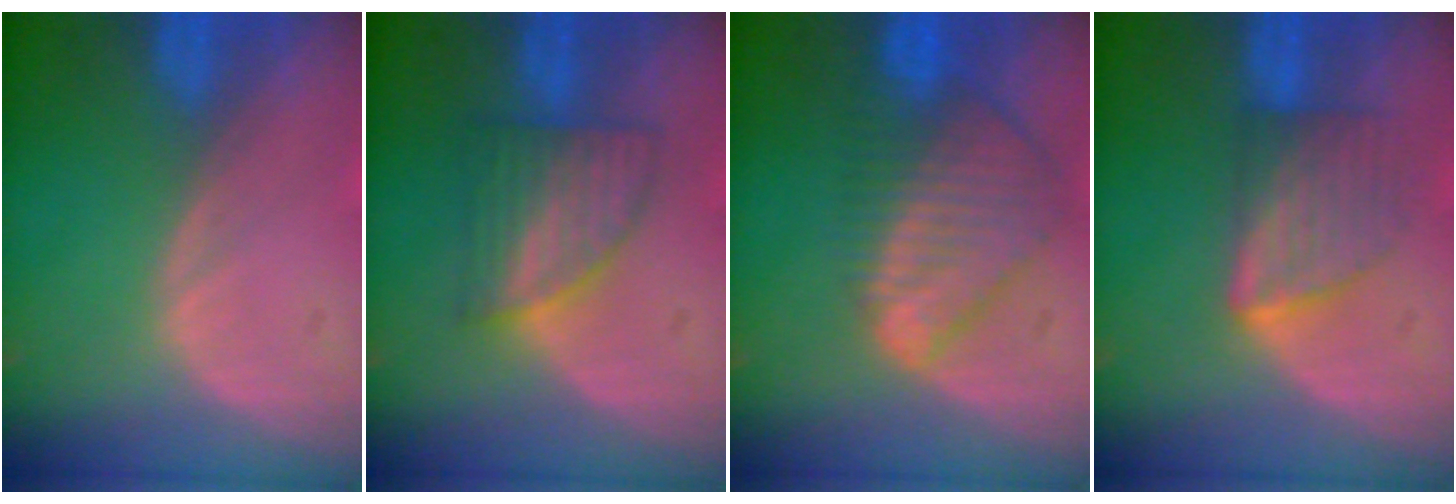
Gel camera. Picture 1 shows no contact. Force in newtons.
{"total": 5.9, "press": 5.9, "slide": 0.4}
{"total": 8.9, "press": 7.7, "slide": 4.6}
{"total": 5.9, "press": 5.7, "slide": 1.3}